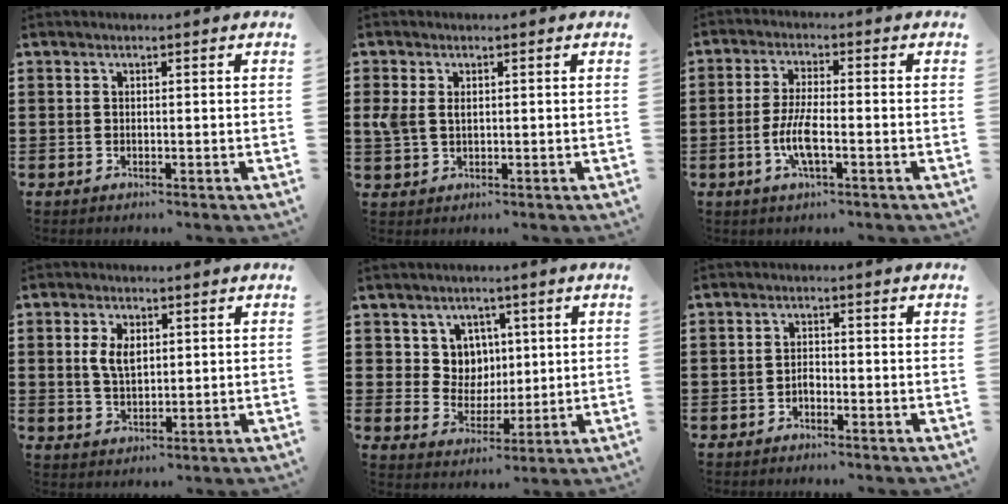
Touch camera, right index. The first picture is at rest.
{"total": 2.7, "force": [0.8, 1.8, 1.9], "torque": [-0.049, 0.005, 0.011]}
{"total": 5.9, "force": [-1.9, 1.4, 5.4], "torque": [-0.119, -0.008, -0.040]}
{"total": 4.4, "force": [1.1, 2.5, 3.5], "torque": [-0.075, 0.010, 0.018]}
{"total": 6.9, "force": [2.5, 6.1, 1.9], "torque": [-0.061, 0.009, 0.047]}
{"total": 1.4, "force": [-0.9, 0.7, 0.7], "torque": [-0.017, 0.000, -0.019]}